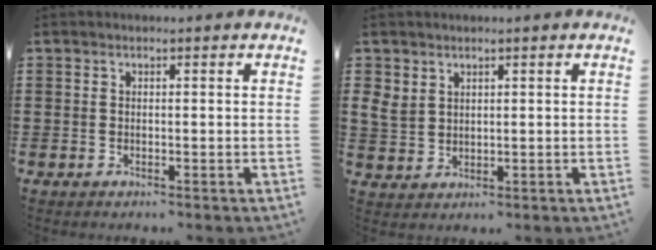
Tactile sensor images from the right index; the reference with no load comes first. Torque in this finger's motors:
{"motor_torque": [-0.07, 0.07, 0.07, 0.05]}